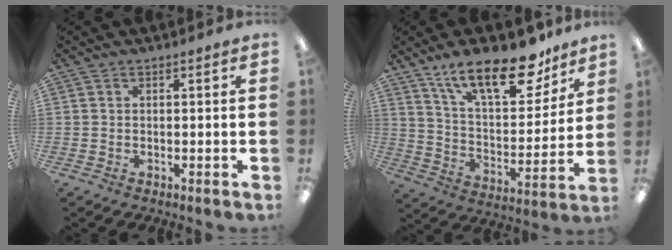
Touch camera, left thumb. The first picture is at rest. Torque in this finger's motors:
{"motor_torque": [1.23, 1.23, 1.43, -1.34, 0.23]}